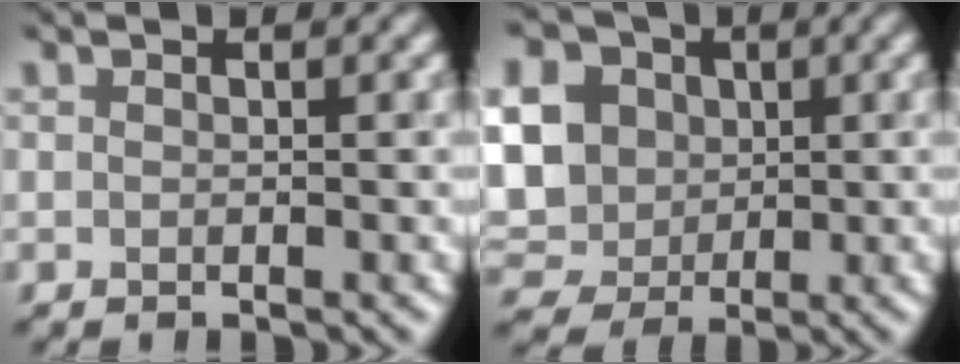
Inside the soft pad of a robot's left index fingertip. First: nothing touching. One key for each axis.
{"total": 9.0, "fx": 1.2, "fy": 8.2, "fz": 3.5, "tx": -0.103, "ty": 0.015, "tz": 0.028}